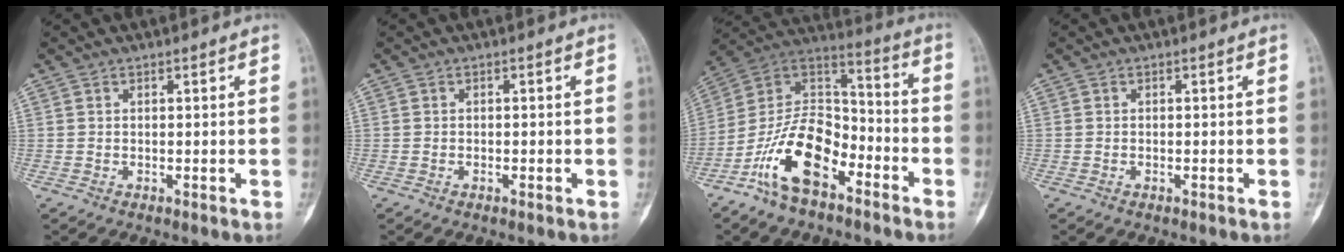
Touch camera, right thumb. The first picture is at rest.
{"total": 0.7, "force": [-0.3, 0.4, 0.5], "torque": [-0.011, 0.004, -0.005]}
{"total": 16.9, "force": [-9.0, 8.8, 11.3], "torque": [-0.193, 0.079, -0.173]}
{"total": 0.0}